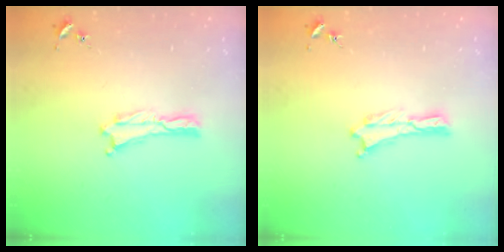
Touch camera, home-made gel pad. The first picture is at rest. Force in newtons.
{"total": 0.0}